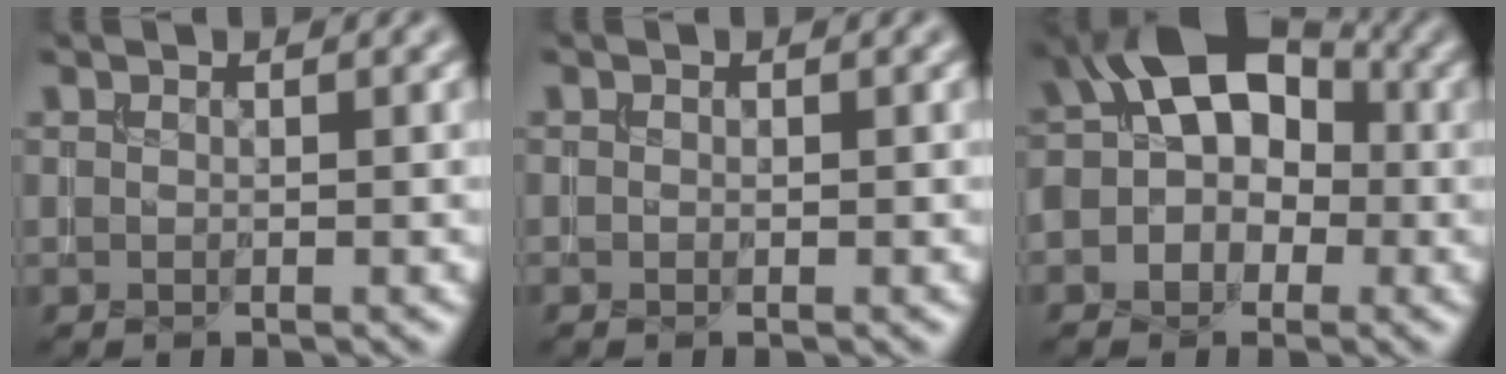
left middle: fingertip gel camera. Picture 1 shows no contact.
{"total": 0.0}
{"total": 9.8, "force": [0.9, 7.4, 6.5], "torque": [-0.065, 0.034, -0.018]}